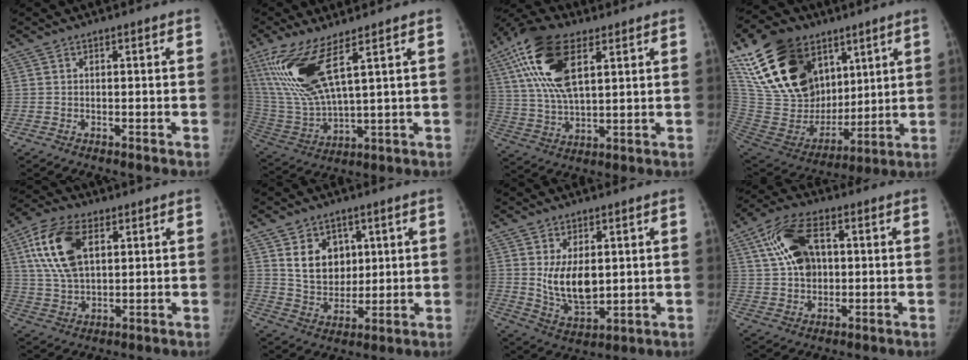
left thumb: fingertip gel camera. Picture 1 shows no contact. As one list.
[{"total": 15.4, "force": [7.6, 4.2, 12.7], "torque": [-0.287, -0.035, 0.168]}, {"total": 17.2, "force": [7.3, 7.9, 13.4], "torque": [-0.263, -0.007, 0.134]}, {"total": 27.7, "force": [13.4, 18.2, 16.0], "torque": [-0.285, -0.018, 0.259]}, {"total": 13.7, "force": [4.9, 7.8, 10.2], "torque": [-0.192, -0.003, 0.095]}, {"total": 10.3, "force": [3.7, 7.9, 5.4], "torque": [-0.052, -0.026, 0.078]}, {"total": 10.1, "force": [1.6, 6.1, 7.9], "torque": [-0.112, -0.025, 0.048]}, {"total": 12.0, "force": [3.1, 7.6, 8.9], "torque": [-0.150, 0.006, 0.055]}]